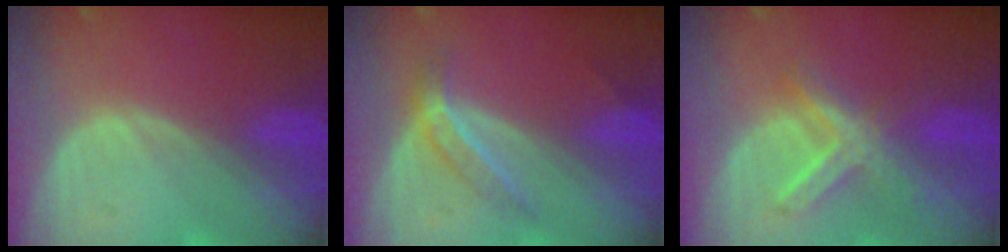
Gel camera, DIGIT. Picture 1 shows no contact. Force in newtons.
{"total": 4.2, "press": 4.0, "slide": 1.1}
{"total": 6.9, "press": 6.2, "slide": 3.0}